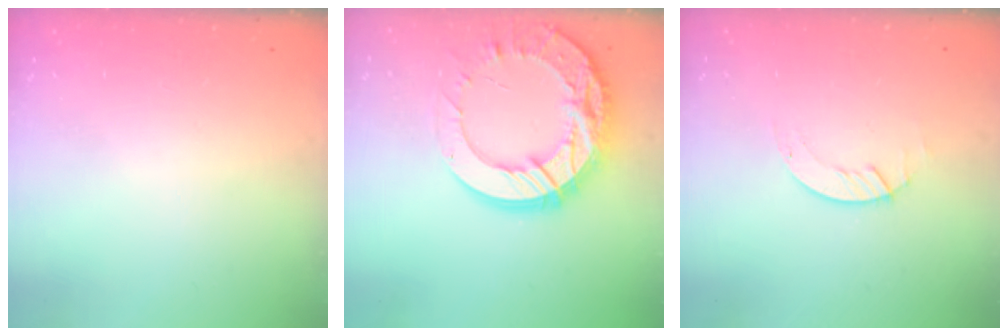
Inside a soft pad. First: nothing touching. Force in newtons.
{"total": 25.1, "press": 25.0, "slide": 2.3}
{"total": 1.4, "press": 1.4, "slide": 0.2}